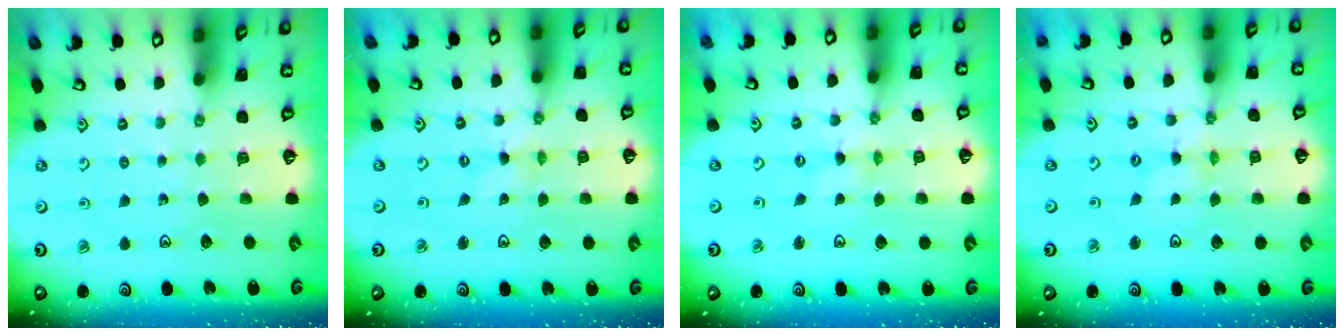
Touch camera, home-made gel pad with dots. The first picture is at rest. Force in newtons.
{"total": 0.0}
{"total": 0.0}
{"total": 1.7, "press": 1.7, "slide": 0.2}